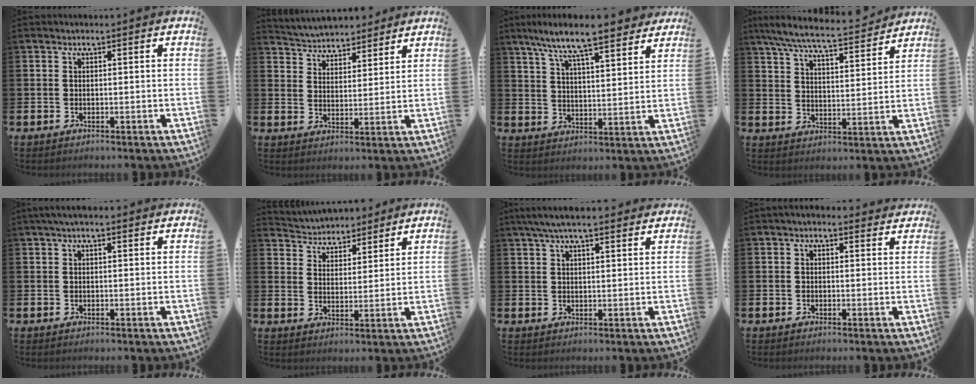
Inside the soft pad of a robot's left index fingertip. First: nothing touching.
{"total": 4.5, "force": [4.2, 1.4, -0.5], "torque": [-0.015, -0.030, 0.073]}
{"total": 9.5, "force": [8.6, 1.2, 4.0], "torque": [-0.101, -0.042, 0.153]}
{"total": 7.8, "force": [7.3, 0.8, 2.8], "torque": [-0.082, -0.045, 0.128]}
{"total": 1.8, "force": [1.2, 0.4, 1.2], "torque": [-0.014, 0.002, 0.019]}
{"total": 4.5, "force": [4.2, 1.4, -0.5], "torque": [-0.014, -0.028, 0.074]}
{"total": 5.3, "force": [4.6, 1.0, 2.4], "torque": [-0.055, -0.005, 0.083]}
{"total": 1.2, "force": [1.0, 0.5, 0.3], "torque": [-0.006, 0.002, 0.018]}